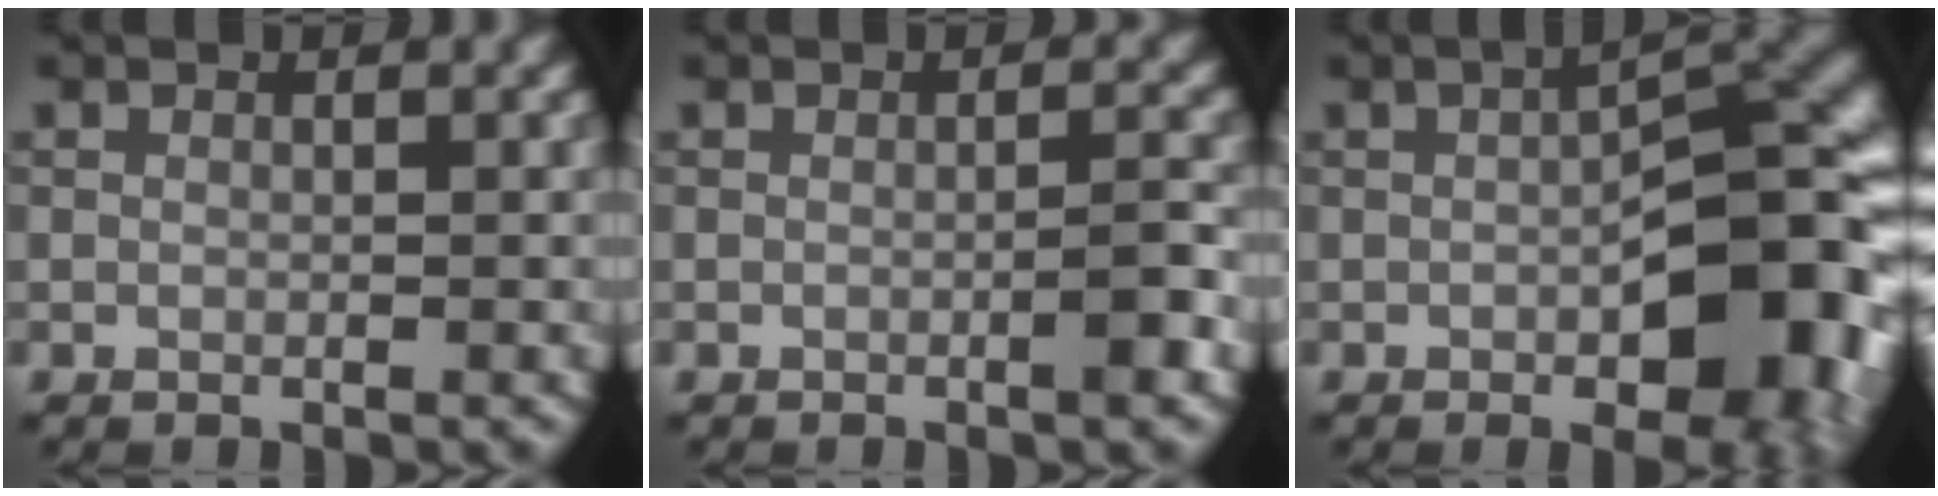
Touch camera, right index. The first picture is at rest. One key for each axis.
{"total": 1.9, "fx": -0.7, "fy": 0.2, "fz": 1.8, "tx": -0.026, "ty": 0.005, "tz": -0.013}
{"total": 10.8, "fx": -2.5, "fy": 4.4, "fz": 9.5, "tx": -0.118, "ty": 0.006, "tz": -0.037}